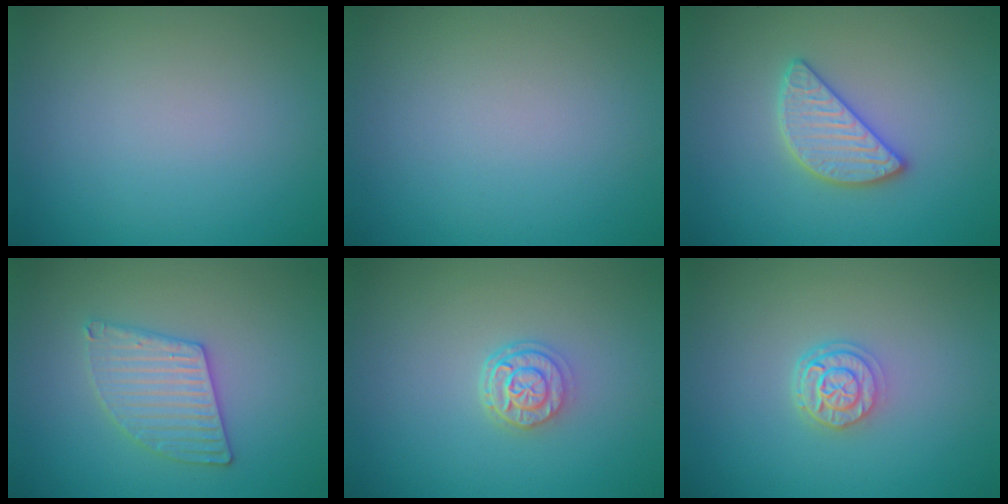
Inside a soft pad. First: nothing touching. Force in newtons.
{"total": 0.0}
{"total": 3.0, "press": 3.0, "slide": 0.2}
{"total": 3.2, "press": 3.2, "slide": 0.3}
{"total": 2.7, "press": 2.2, "slide": 1.6}
{"total": 2.9, "press": 2.3, "slide": 1.8}